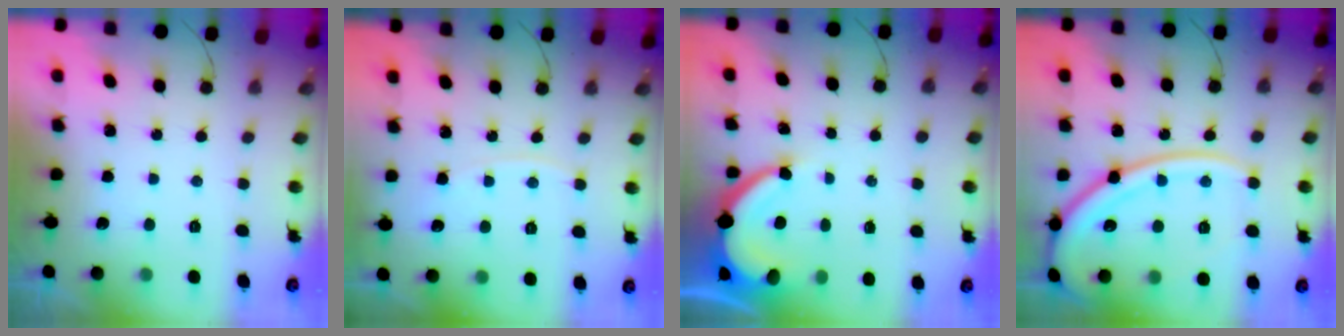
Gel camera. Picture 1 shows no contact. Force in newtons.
{"total": 4.4, "press": 4.4, "slide": 0.4}
{"total": 7.2, "press": 7.2, "slide": 0.7}
{"total": 18.9, "press": 18.8, "slide": 1.9}